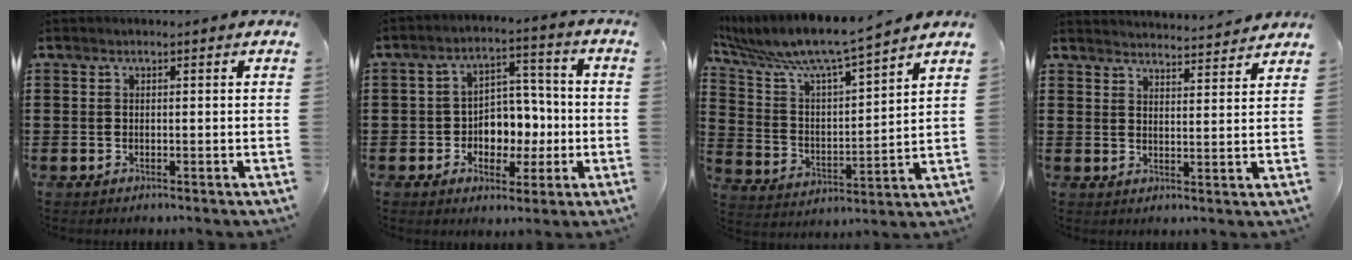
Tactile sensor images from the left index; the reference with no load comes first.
{"total": 6.1, "force": [-1.0, 5.3, 2.8], "torque": [-0.051, 0.007, -0.020]}
{"total": 8.0, "force": [7.1, 0.6, 3.6], "torque": [-0.104, -0.051, 0.115]}
{"total": 3.4, "force": [3.4, -0.5, -0.1], "torque": [-0.003, -0.028, 0.057]}